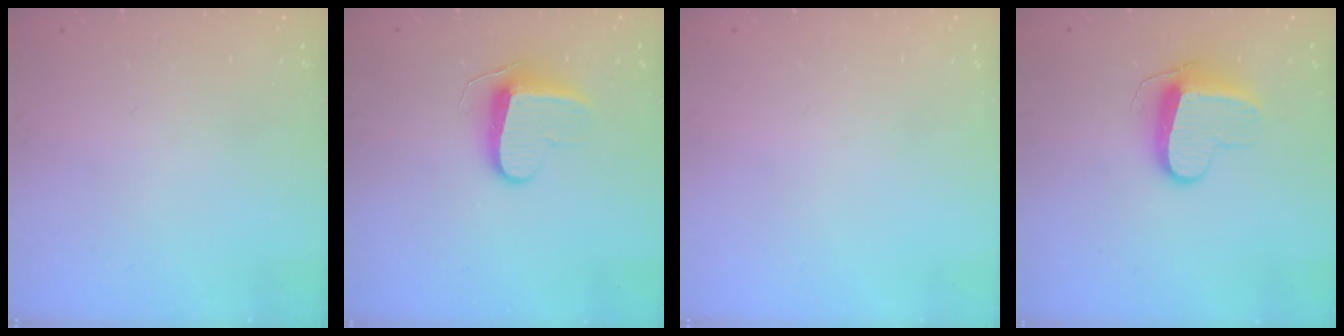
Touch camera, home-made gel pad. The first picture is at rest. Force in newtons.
{"total": 9.5, "press": 9.5, "slide": 0.3}
{"total": 0.0}
{"total": 9.9, "press": 9.9, "slide": 0.3}